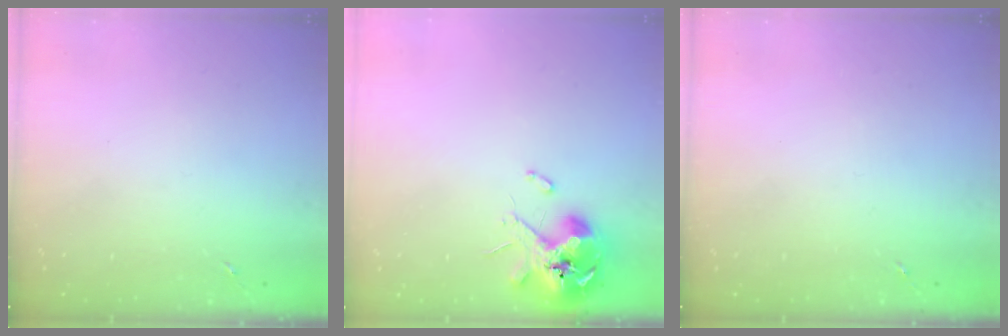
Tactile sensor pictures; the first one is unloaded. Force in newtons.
{"total": 10.5, "press": 10.4, "slide": 1.6}
{"total": 0.0}